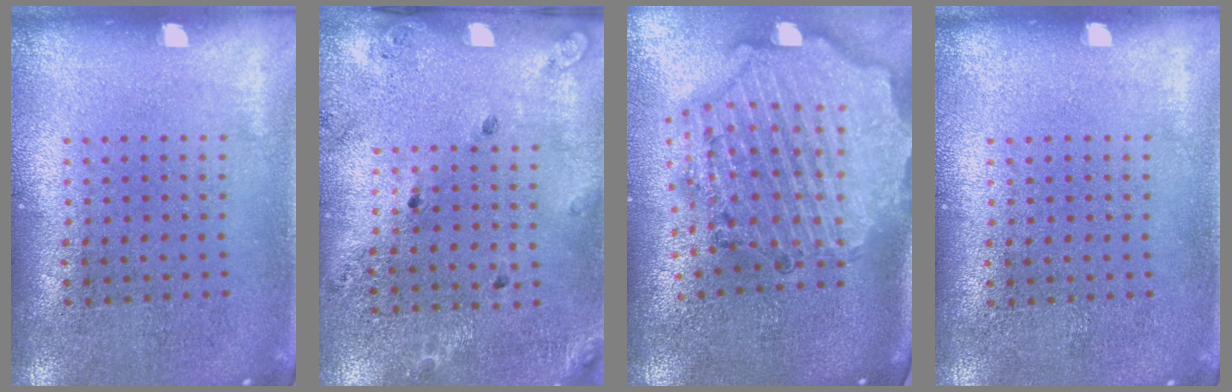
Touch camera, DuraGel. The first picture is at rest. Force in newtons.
{"total": 1.3, "press": 1.2, "slide": 0.6}
{"total": 2.9, "press": 2.6, "slide": 1.2}
{"total": 0.0}